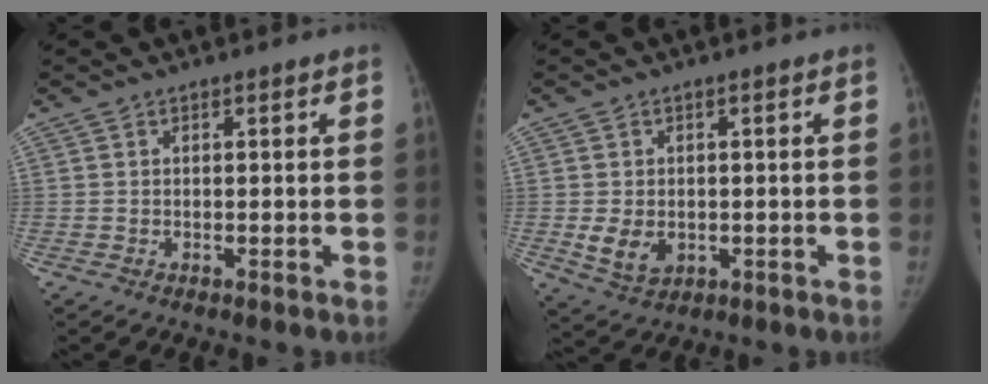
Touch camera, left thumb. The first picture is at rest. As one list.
[{"total": 5.4, "force": [-0.7, 4.1, 3.4], "torque": [-0.052, -0.006, 0.000]}]